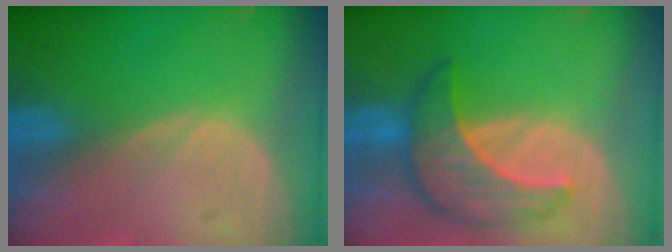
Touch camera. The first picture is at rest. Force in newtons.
{"total": 7.4, "press": 7.4, "slide": 0.2}